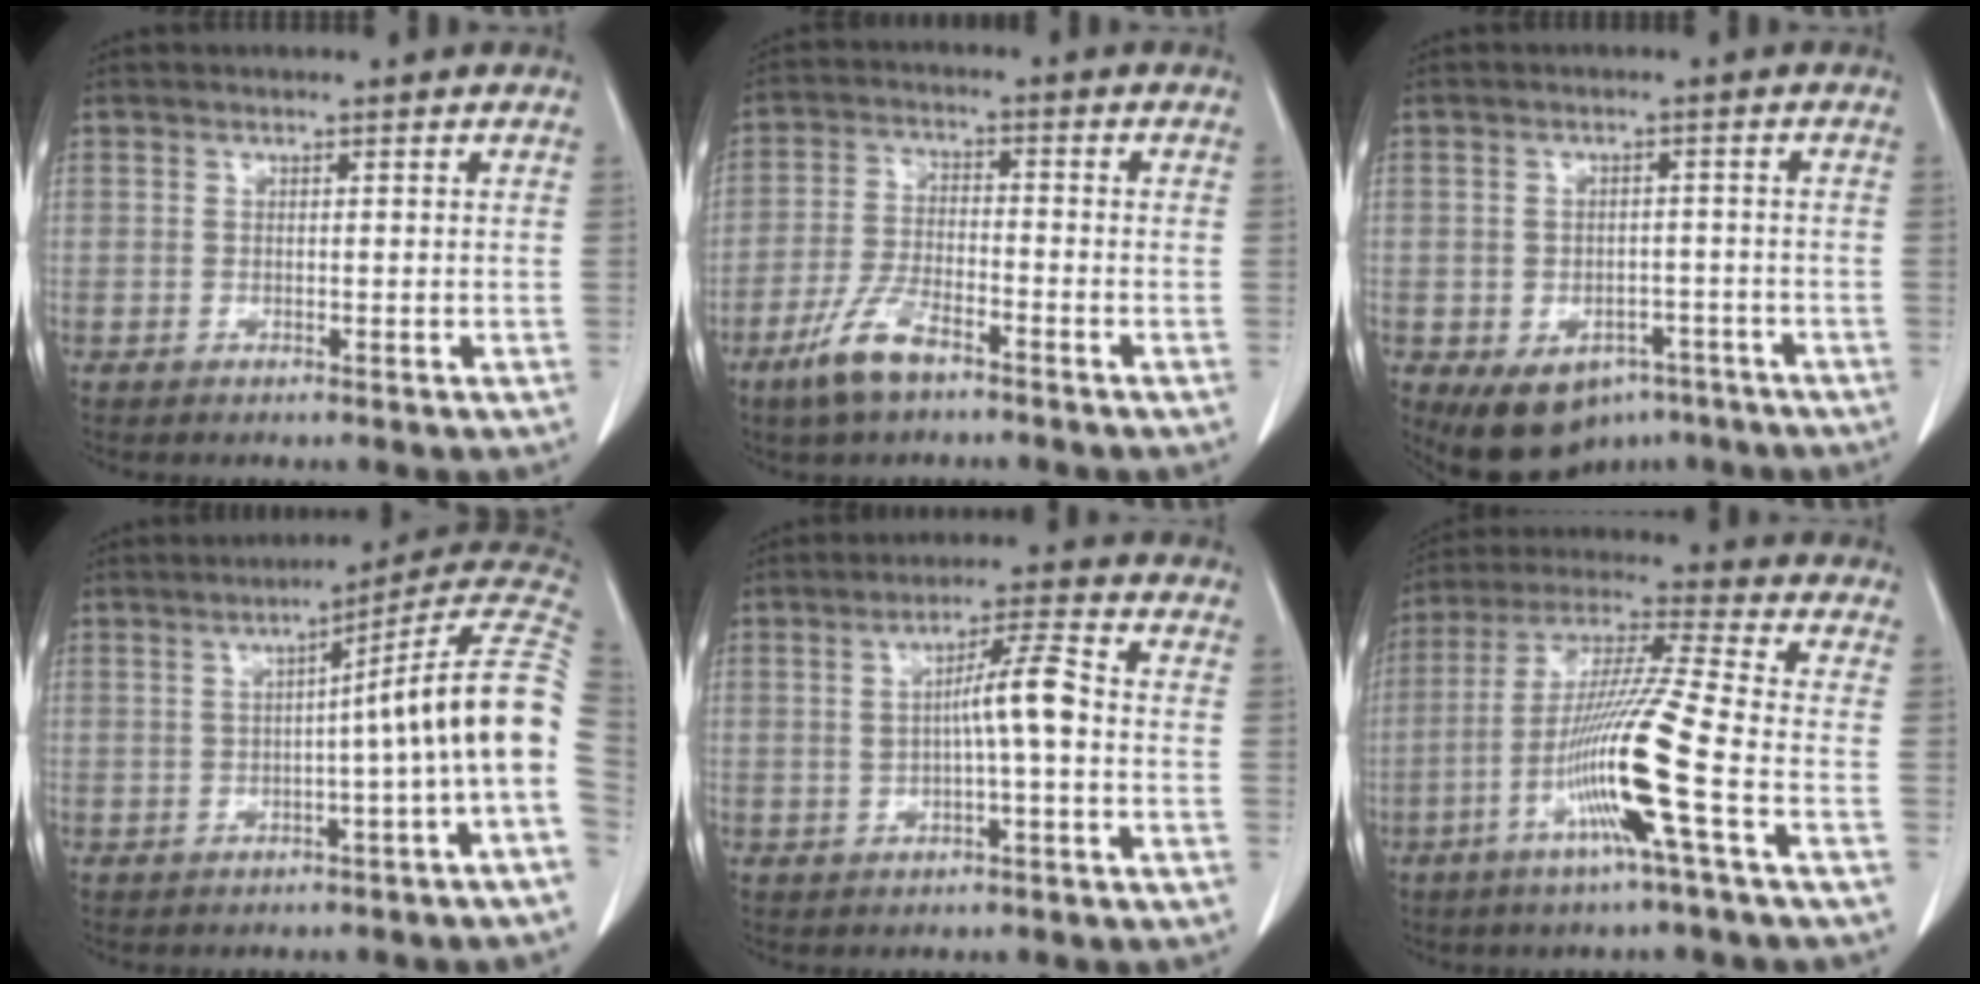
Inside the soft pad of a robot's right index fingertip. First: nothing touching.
{"total": 7.4, "force": [-5.0, 1.8, 5.0], "torque": [-0.111, -0.009, -0.097]}
{"total": 9.4, "force": [-5.8, 6.2, 4.0], "torque": [-0.055, 0.013, -0.075]}
{"total": 12.2, "force": [-1.1, -2.0, 12.0], "torque": [-0.135, 0.028, -0.027]}
{"total": 5.9, "force": [-0.2, 0.1, 5.9], "torque": [-0.096, 0.013, -0.004]}
{"total": 14.0, "force": [-5.0, -1.7, 13.0], "torque": [-0.255, -0.010, -0.102]}